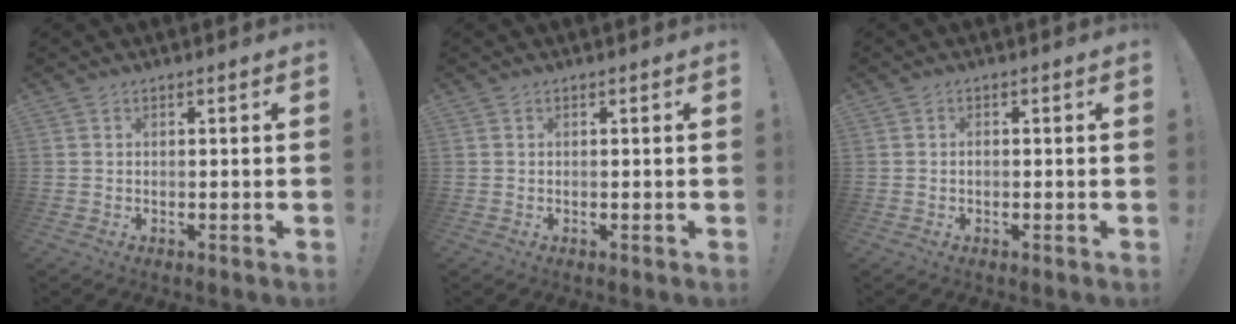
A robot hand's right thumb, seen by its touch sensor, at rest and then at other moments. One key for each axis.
{"total": 0.0}
{"total": 0.7, "fx": -0.2, "fy": 0.5, "fz": 0.3, "tx": -0.007, "ty": 0.002, "tz": -0.004}